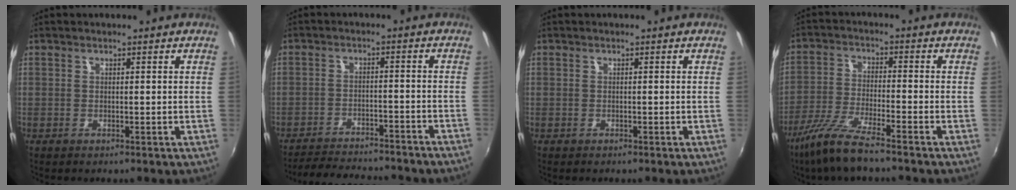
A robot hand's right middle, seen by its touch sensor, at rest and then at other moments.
{"total": 14.7, "force": [-13.2, 2.0, 6.1], "torque": [-0.125, -0.008, -0.184]}
{"total": 0.0}
{"total": 9.7, "force": [-7.4, 1.0, 6.1], "torque": [-0.136, -0.019, -0.141]}